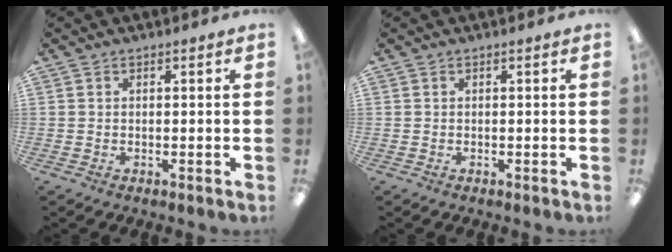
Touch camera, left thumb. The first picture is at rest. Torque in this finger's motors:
{"motor_torque": [0.00, 0.00, 0.06, 0.05, 0.00]}